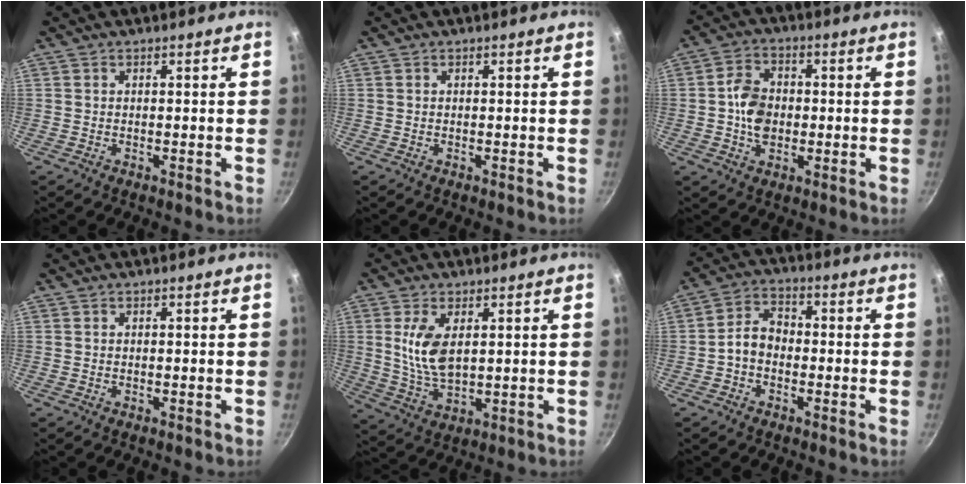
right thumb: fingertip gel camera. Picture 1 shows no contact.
{"total": 0.0}
{"total": 7.9, "force": [-0.2, 5.8, 5.4], "torque": [-0.079, 0.014, -0.010]}
{"total": 0.0}
{"total": 8.9, "force": [2.1, 4.6, 7.3], "torque": [-0.140, -0.018, 0.047]}
{"total": 5.7, "force": [-1.3, 4.1, 3.6], "torque": [-0.049, 0.028, -0.037]}